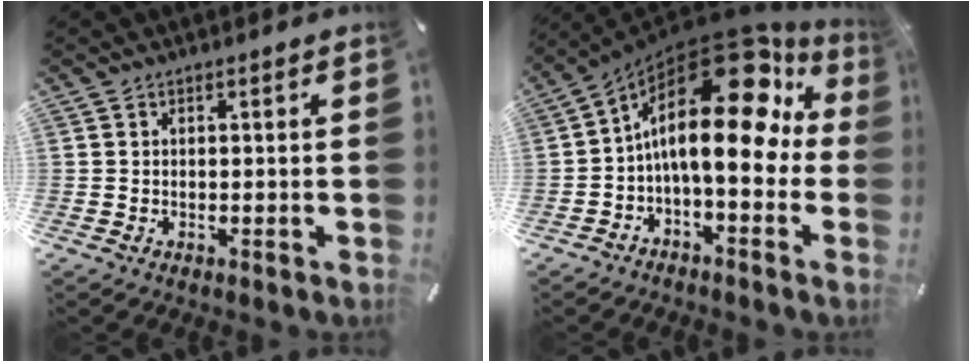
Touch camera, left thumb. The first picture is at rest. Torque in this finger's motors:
{"motor_torque": [0.81, 1.95, 2.77, 0.00, 0.56]}